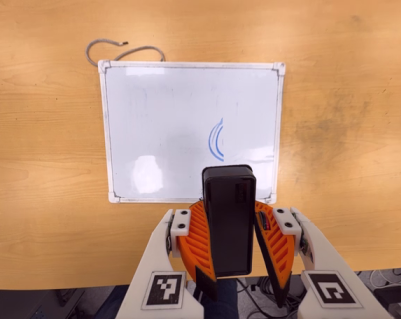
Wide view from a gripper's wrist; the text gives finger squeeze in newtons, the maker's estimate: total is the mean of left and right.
{"total": 8.6, "left": 9.2, "right": 8.0}